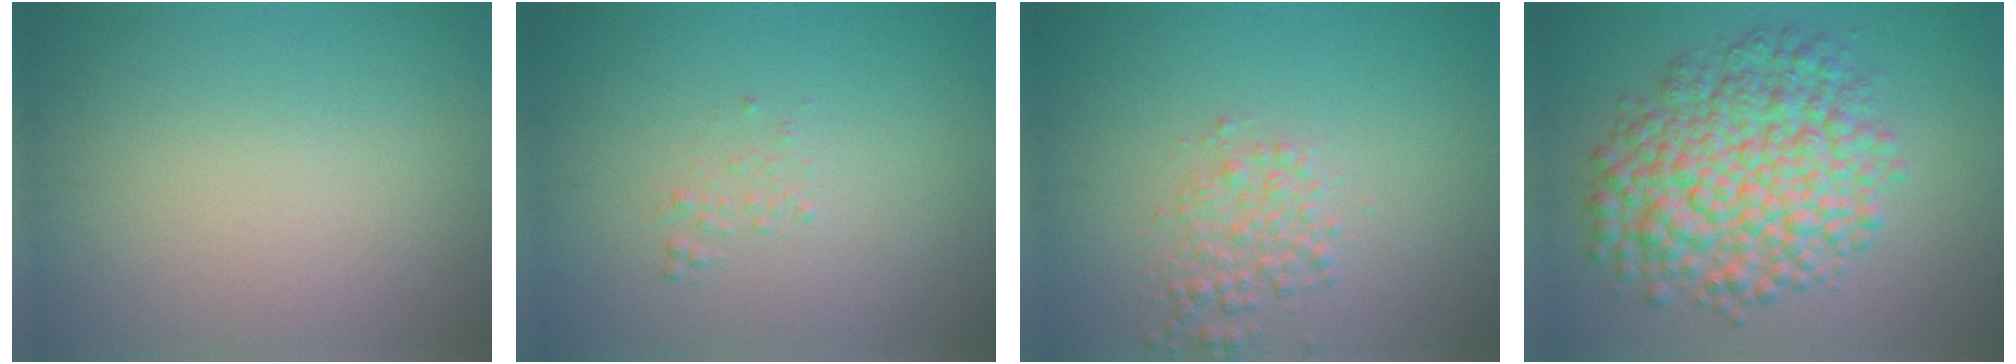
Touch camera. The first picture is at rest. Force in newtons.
{"total": 0.7, "press": 0.7, "slide": 0.1}
{"total": 2.4, "press": 2.4, "slide": 0.1}
{"total": 8.8, "press": 8.8, "slide": 0.1}